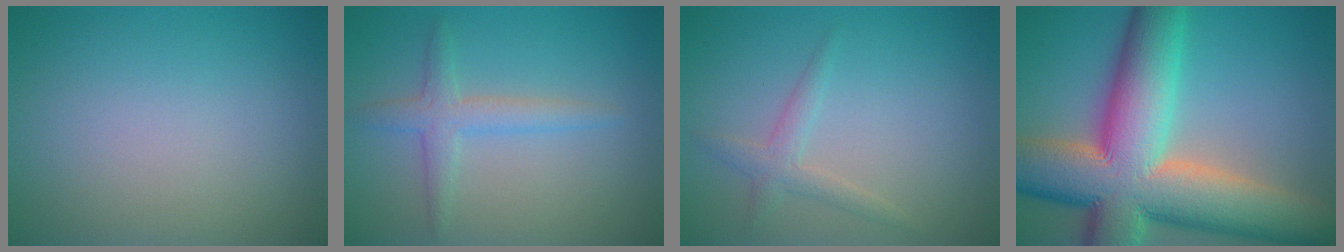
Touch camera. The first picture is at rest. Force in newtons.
{"total": 2.5, "press": 2.5, "slide": 0.0}
{"total": 1.8, "press": 1.8, "slide": 0.1}
{"total": 16.3, "press": 16.2, "slide": 1.1}